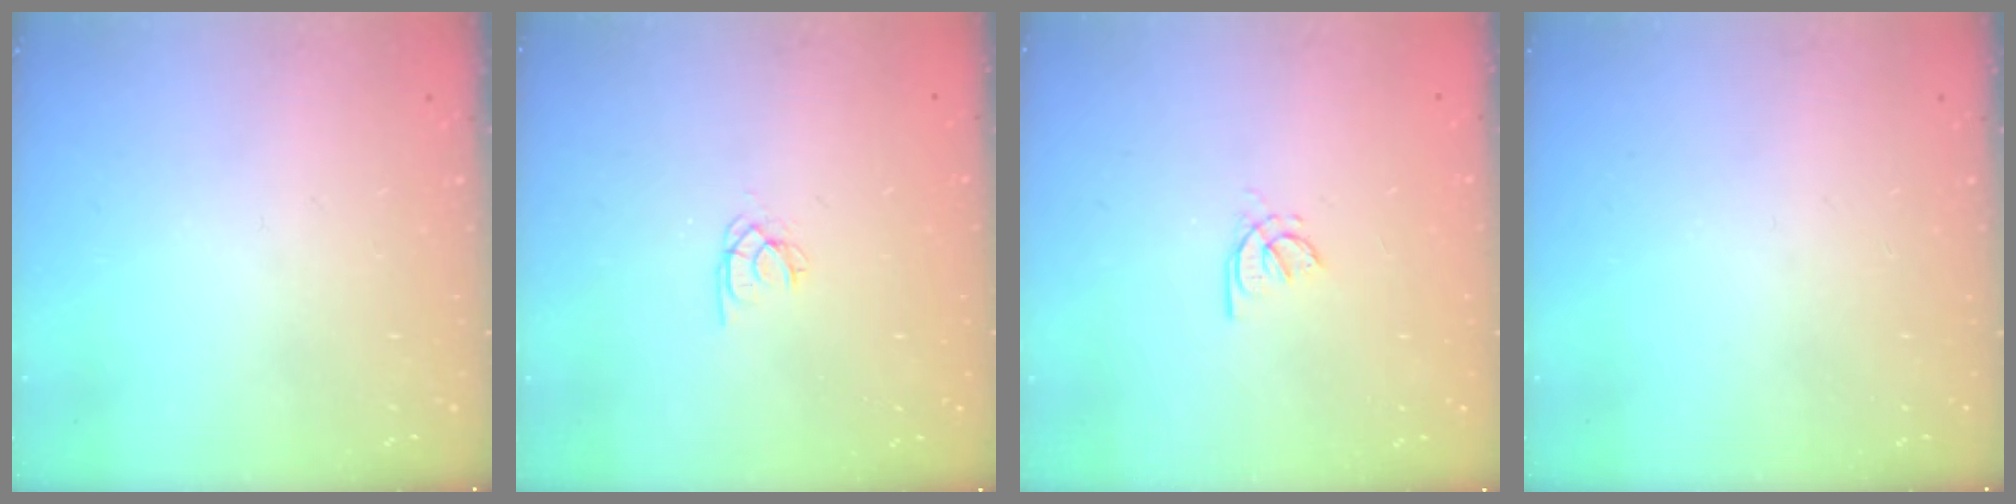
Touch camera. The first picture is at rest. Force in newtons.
{"total": 1.9, "press": 1.9, "slide": 0.2}
{"total": 1.4, "press": 1.3, "slide": 0.4}
{"total": 0.0}